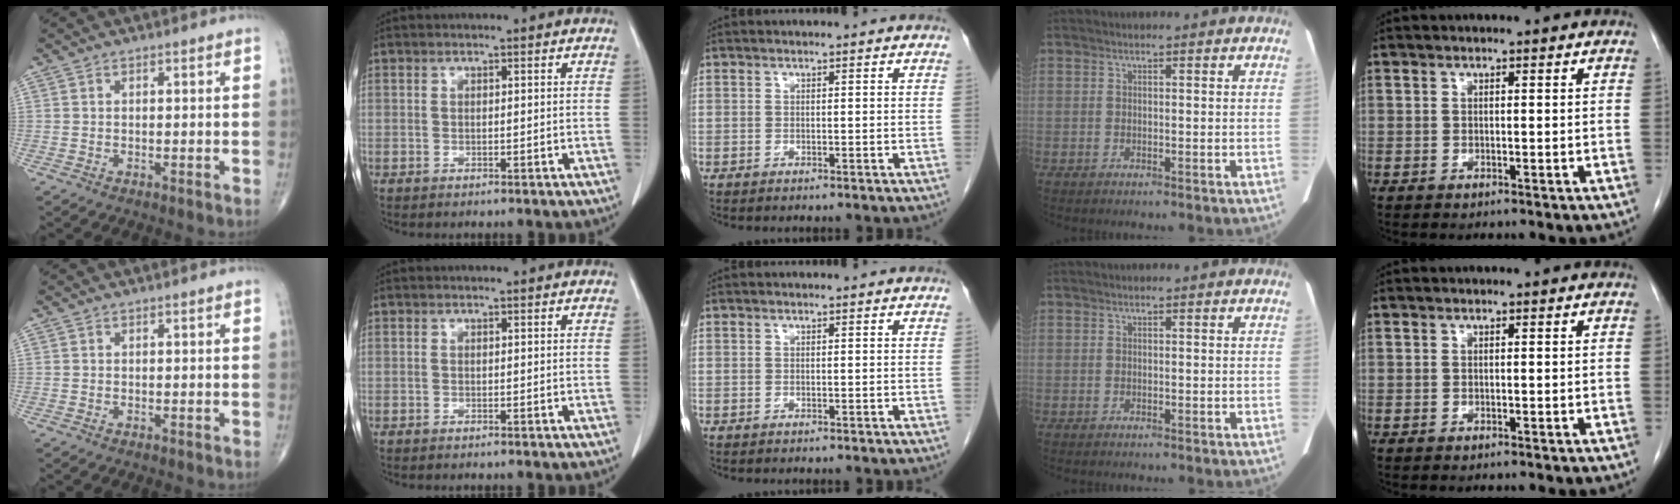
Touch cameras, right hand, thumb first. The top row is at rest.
{}